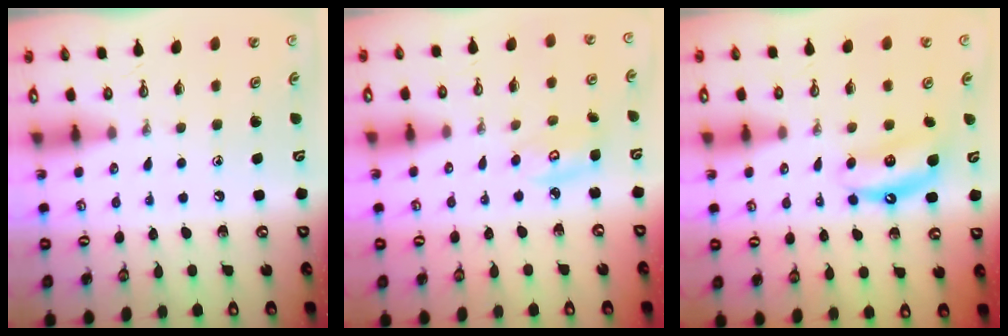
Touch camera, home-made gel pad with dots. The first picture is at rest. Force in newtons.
{"total": 6.0, "press": 5.9, "slide": 0.5}
{"total": 6.5, "press": 6.5, "slide": 0.9}